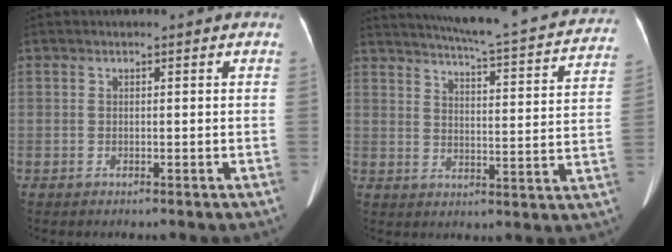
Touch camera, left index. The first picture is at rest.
{"total": 24.4, "force": [22.1, 2.6, 10.2], "torque": [-0.152, -0.038, 0.265]}